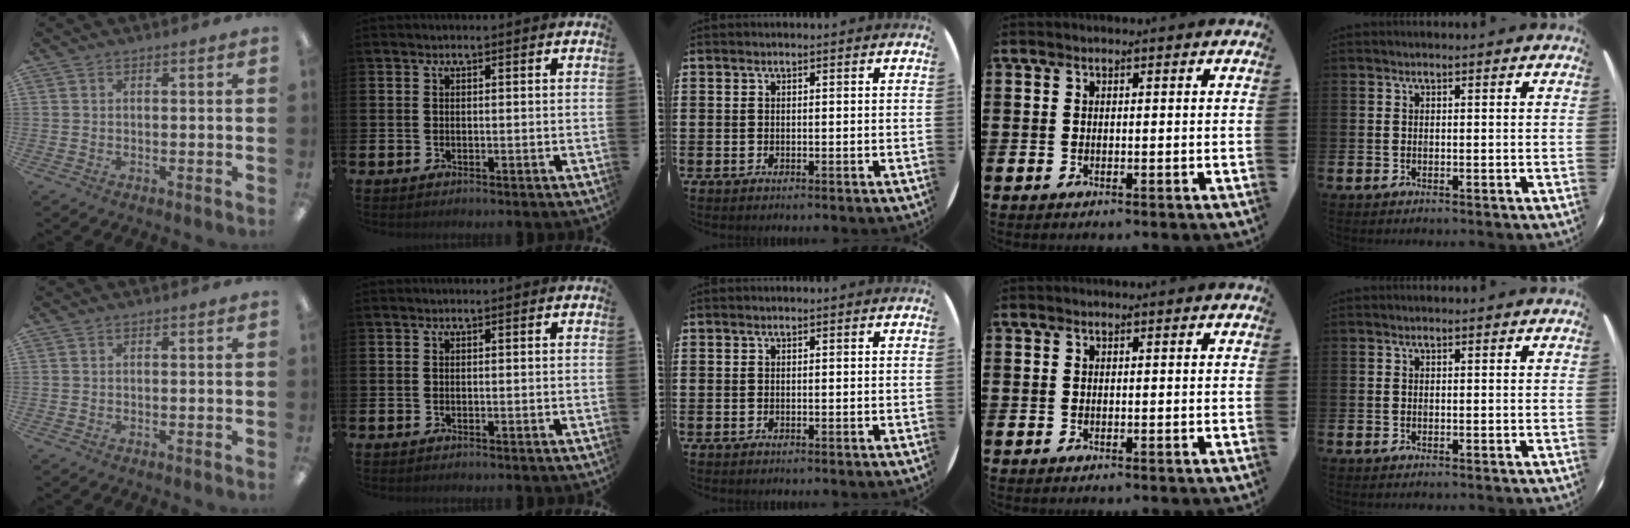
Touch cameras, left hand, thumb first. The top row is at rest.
{}